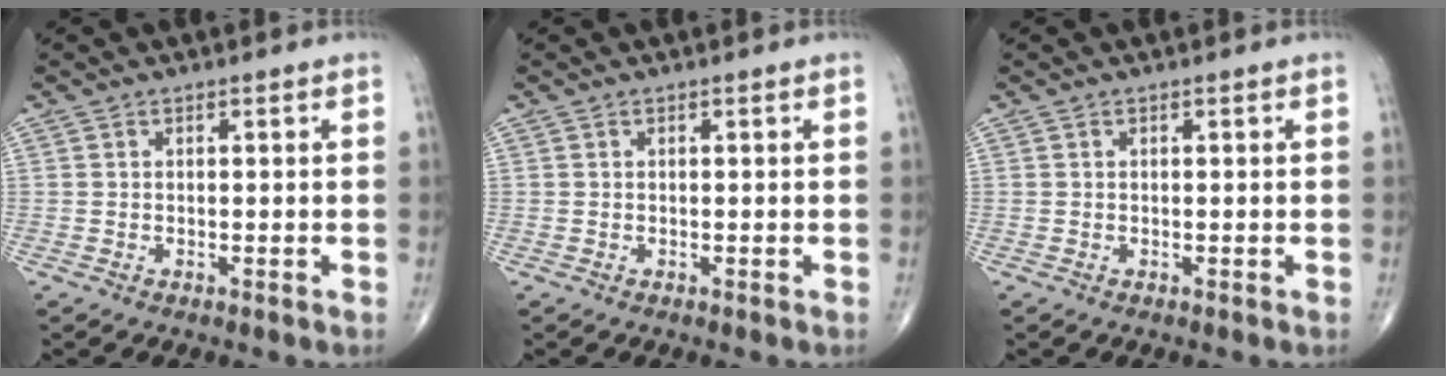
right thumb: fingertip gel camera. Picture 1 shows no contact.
{"total": 0.0}
{"total": 0.0}